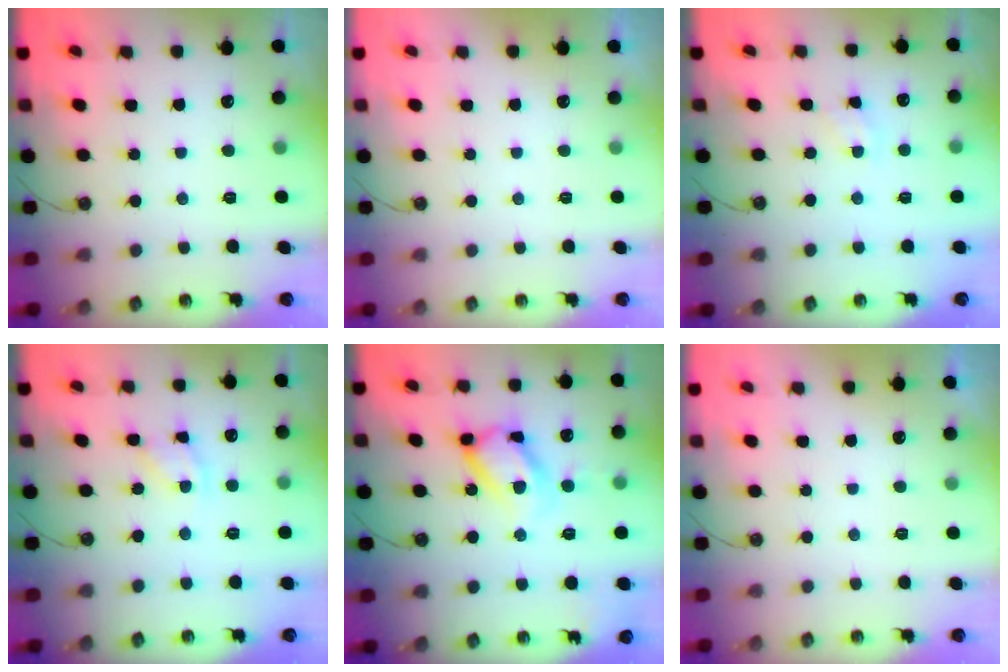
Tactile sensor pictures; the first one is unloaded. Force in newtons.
{"total": 0.0}
{"total": 2.4, "press": 2.3, "slide": 0.4}
{"total": 5.7, "press": 5.7, "slide": 0.4}
{"total": 15.7, "press": 15.6, "slide": 1.3}
{"total": 0.0}